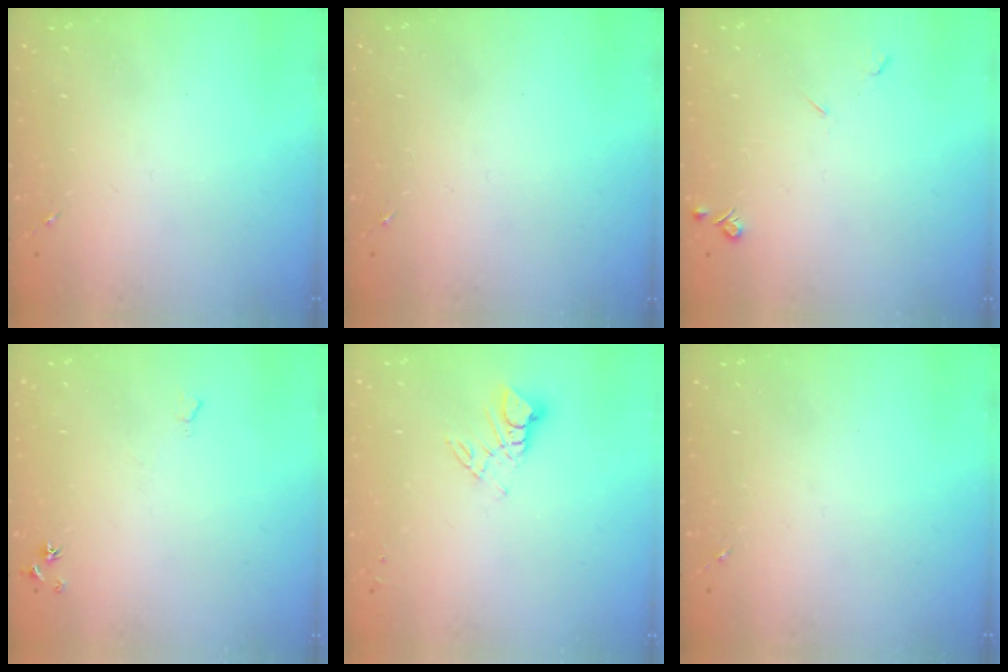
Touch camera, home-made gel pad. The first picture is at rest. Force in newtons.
{"total": 0.0}
{"total": 4.0, "press": 3.9, "slide": 0.7}
{"total": 4.7, "press": 4.7, "slide": 0.7}
{"total": 6.2, "press": 6.1, "slide": 0.4}
{"total": 0.0}